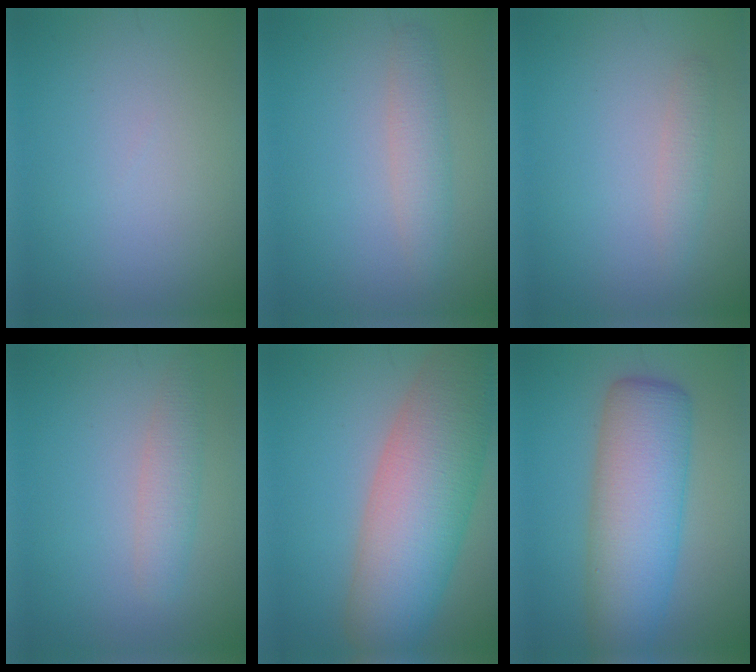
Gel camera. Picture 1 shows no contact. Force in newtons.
{"total": 2.4, "press": 2.4, "slide": 0.0}
{"total": 1.4, "press": 1.4, "slide": 0.0}
{"total": 2.4, "press": 2.4, "slide": 0.2}
{"total": 11.8, "press": 11.8, "slide": 0.5}
{"total": 8.9, "press": 8.9, "slide": 0.2}